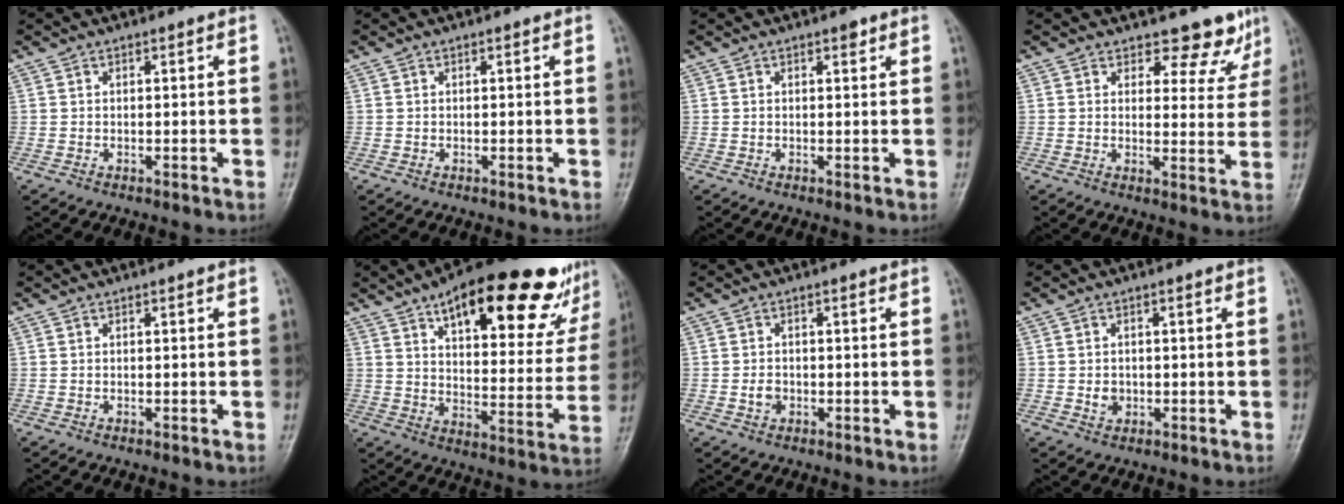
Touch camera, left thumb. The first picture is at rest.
{"total": 0.0}
{"total": 1.0, "force": [0.6, 0.4, 0.6], "torque": [-0.004, -0.002, 0.007]}
{"total": 7.3, "force": [6.3, 3.5, 1.2], "torque": [0.021, -0.046, 0.067]}
{"total": 0.0}
{"total": 26.8, "force": [16.8, 9.7, 18.5], "torque": [-0.221, -0.040, 0.237]}
{"total": 2.1, "force": [-0.6, 1.7, 1.1], "torque": [-0.012, 0.003, -0.011]}
{"total": 2.2, "force": [-0.3, 1.9, 1.0], "torque": [-0.009, 0.002, -0.002]}